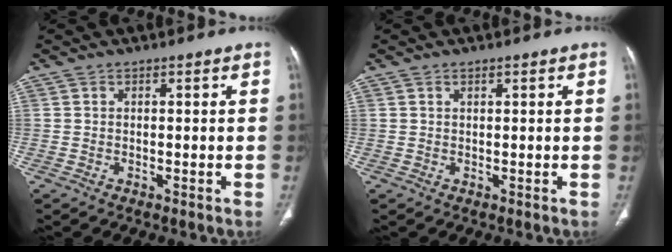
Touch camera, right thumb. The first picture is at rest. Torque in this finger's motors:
{"motor_torque": [-0.56, -0.10, -0.34, 0.15, 0.03]}